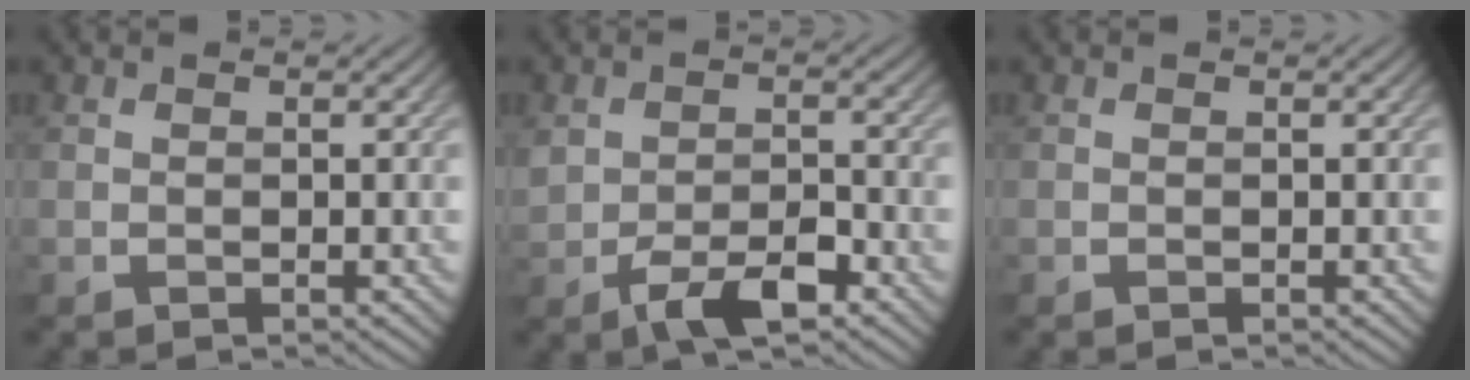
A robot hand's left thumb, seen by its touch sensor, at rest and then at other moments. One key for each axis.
{"total": 4.9, "fx": -2.5, "fy": 2.5, "fz": 3.4, "tx": -0.066, "ty": -0.005, "tz": -0.045}
{"total": 0.0}